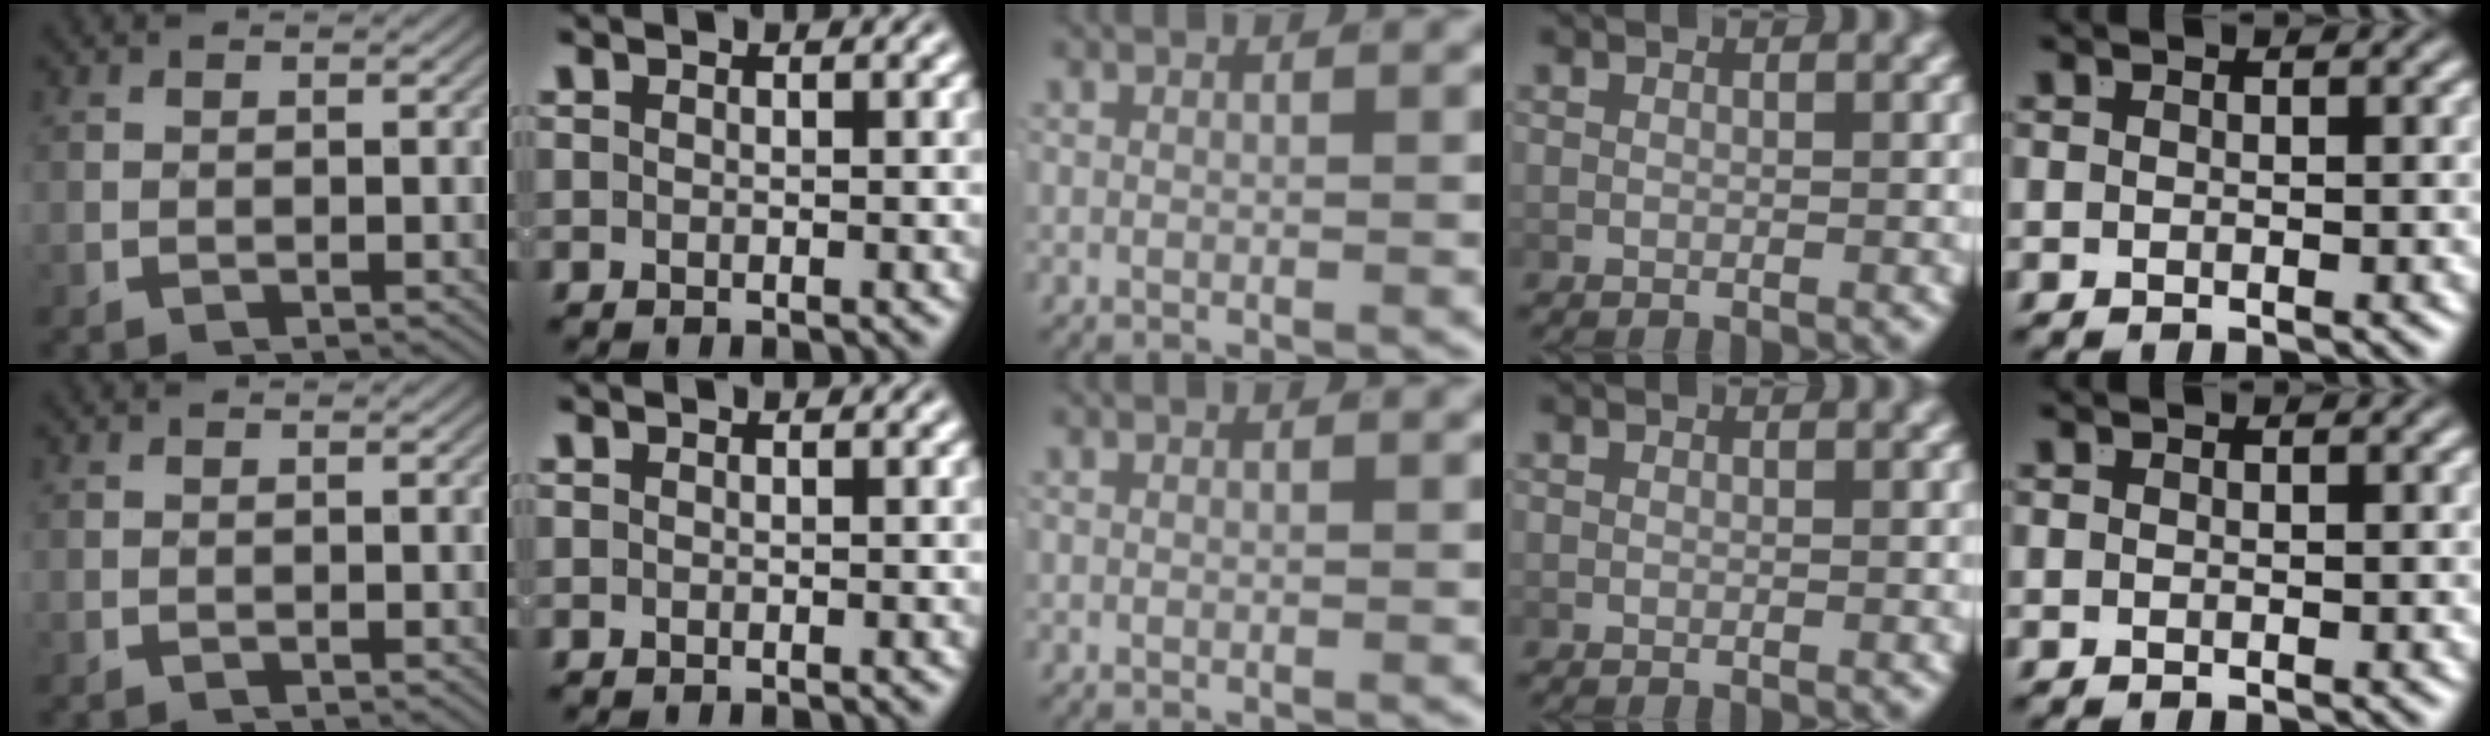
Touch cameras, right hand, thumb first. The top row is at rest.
{}